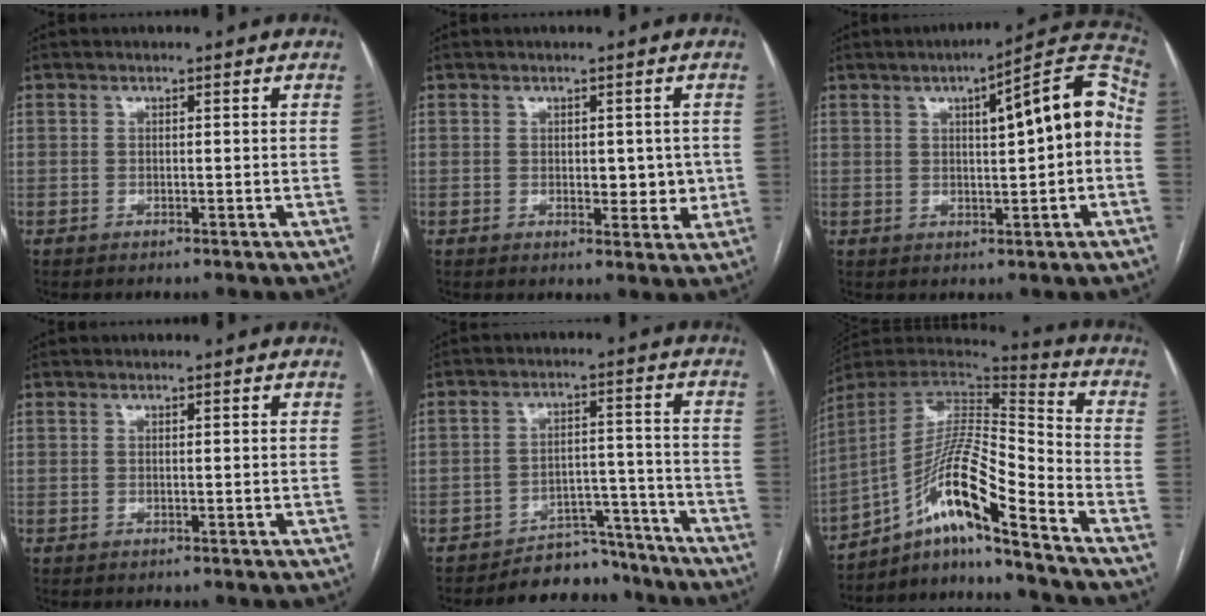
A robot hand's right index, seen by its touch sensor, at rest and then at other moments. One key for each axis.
{"total": 4.3, "fx": 0.0, "fy": 2.5, "fz": 3.4, "tx": -0.035, "ty": 0.001, "tz": 0.006}
{"total": 11.9, "fx": 1.5, "fy": 2.2, "fz": 11.6, "tx": -0.152, "ty": 0.038, "tz": 0.017}
{"total": 0.6, "fx": 0.4, "fy": 0.1, "fz": 0.3, "tx": -0.007, "ty": 0.003, "tz": 0.005}
{"total": 8.4, "fx": -7.6, "fy": 3.5, "fz": -0.5, "tx": 0.035, "ty": 0.051, "tz": -0.112}
{"total": 15.9, "fx": -9.9, "fy": 0.7, "fz": 12.5, "tx": -0.231, "ty": 0.015, "tz": -0.171}